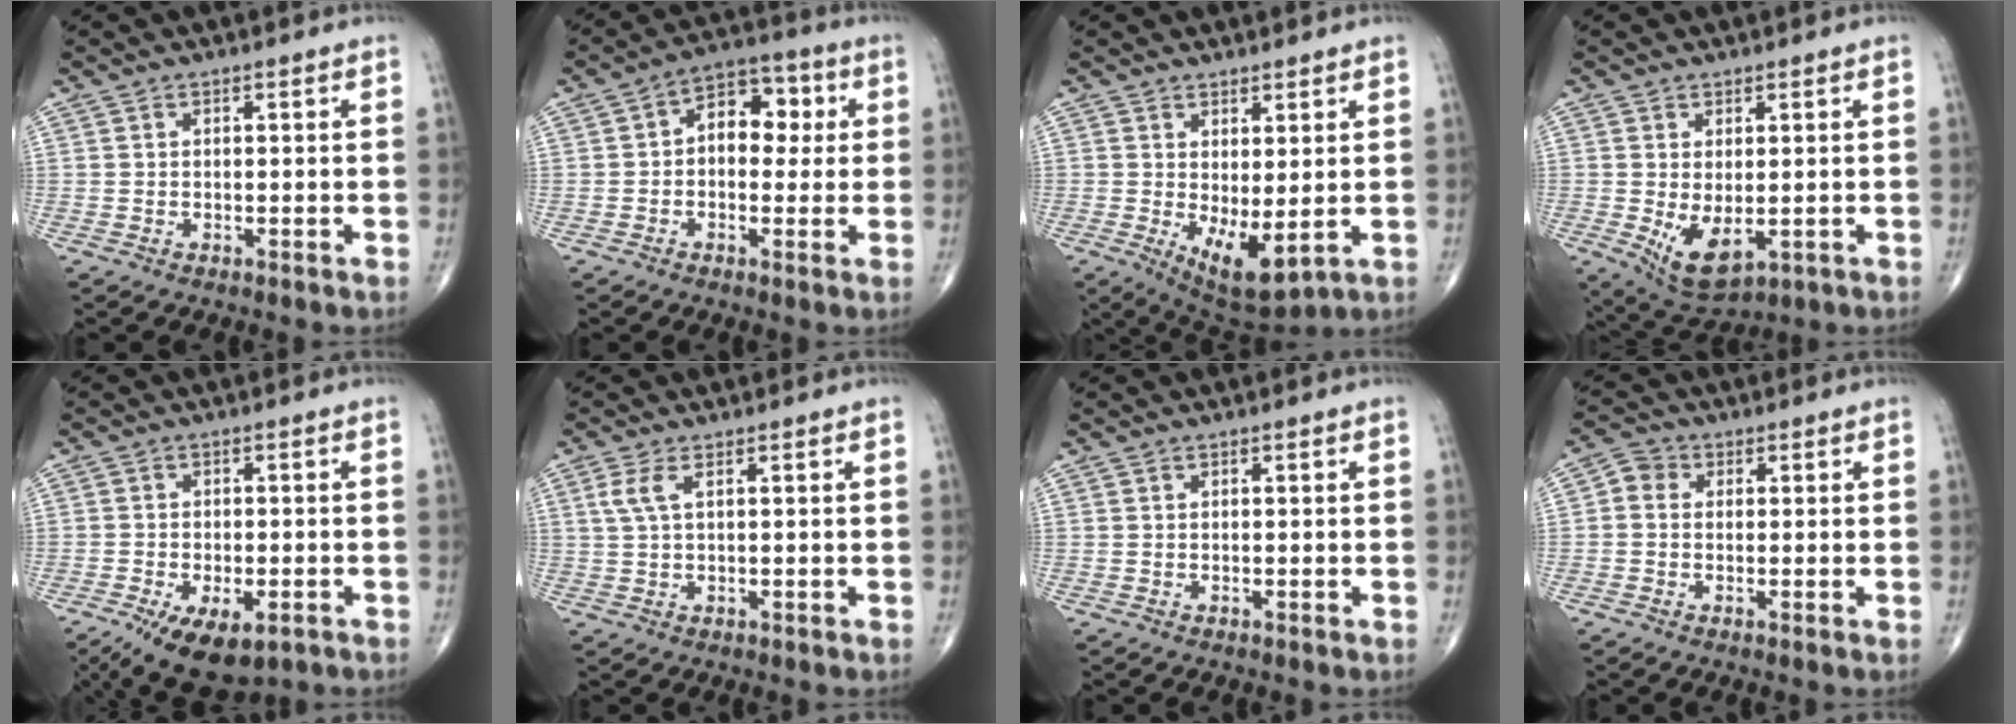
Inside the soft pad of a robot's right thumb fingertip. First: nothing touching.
{"total": 9.4, "force": [1.1, 6.3, 6.9], "torque": [-0.063, 0.028, 0.009]}
{"total": 8.5, "force": [-0.7, 3.4, 7.7], "torque": [-0.120, -0.019, 0.008]}
{"total": 7.4, "force": [-1.1, 3.7, 6.2], "torque": [-0.100, -0.017, 0.001]}
{"total": 11.5, "force": [-6.3, 5.5, 7.9], "torque": [-0.136, 0.003, -0.091]}
{"total": 3.0, "force": [1.1, 0.9, 2.6], "torque": [-0.074, 0.006, 0.029]}
{"total": 0.0}
{"total": 3.2, "force": [0.3, 2.8, 1.6], "torque": [-0.016, 0.008, -0.004]}